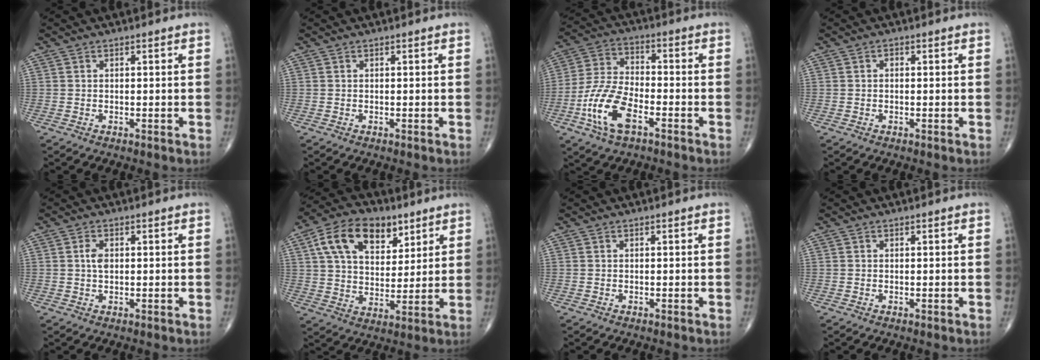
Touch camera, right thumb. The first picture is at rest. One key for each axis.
{"total": 0.0}
{"total": 12.6, "fx": -5.4, "fy": 5.9, "fz": 9.6, "tx": -0.203, "ty": 0.024, "tz": -0.105}
{"total": 0.6, "fx": -0.1, "fy": 0.5, "fz": 0.4, "tx": -0.002, "ty": 0.002, "tz": -0.008}
{"total": 2.2, "fx": 0.3, "fy": 1.4, "fz": 1.7, "tx": -0.033, "ty": 0.002, "tz": 0.003}
{"total": 15.9, "fx": 7.4, "fy": 9.8, "fz": 10.2, "tx": -0.146, "ty": -0.013, "tz": 0.130}
{"total": 0.0}
{"total": 0.0}